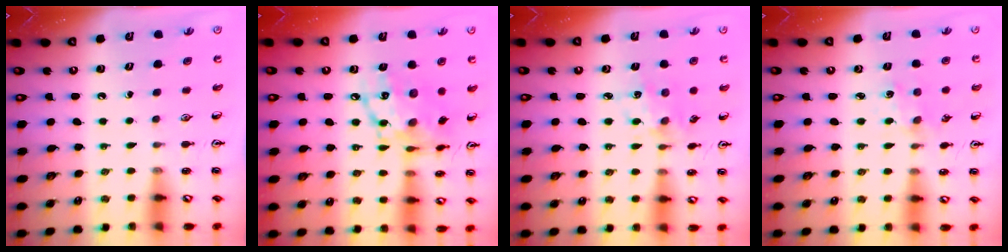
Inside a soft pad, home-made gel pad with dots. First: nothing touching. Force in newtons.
{"total": 15.7, "press": 15.7, "slide": 1.3}
{"total": 5.1, "press": 4.9, "slide": 1.4}
{"total": 1.1, "press": 1.0, "slide": 0.2}